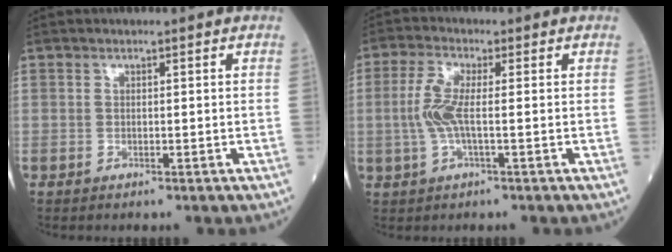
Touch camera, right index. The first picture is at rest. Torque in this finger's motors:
{"motor_torque": [0.21, -0.04, 0.18, 0.12]}